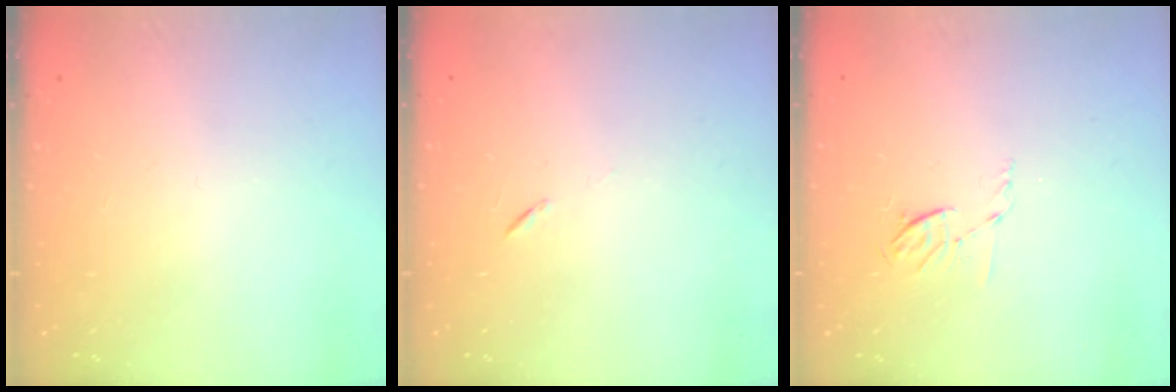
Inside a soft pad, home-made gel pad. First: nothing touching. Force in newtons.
{"total": 5.8, "press": 5.4, "slide": 2.1}
{"total": 4.4, "press": 4.2, "slide": 1.5}